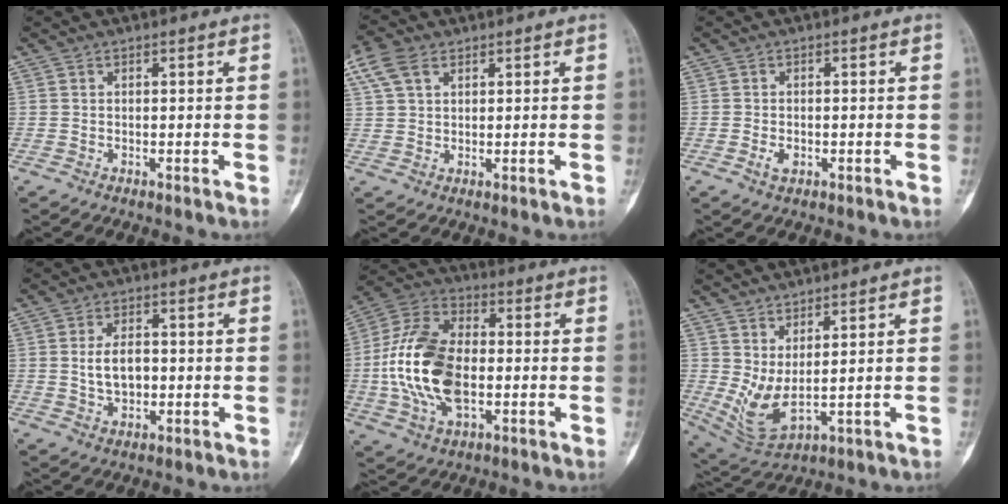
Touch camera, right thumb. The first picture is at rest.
{"total": 6.4, "force": [3.2, 3.8, 4.0], "torque": [-0.088, 0.013, 0.067]}
{"total": 1.9, "force": [-0.6, 1.2, 1.3], "torque": [-0.023, 0.001, -0.011]}
{"total": 5.8, "force": [0.0, 3.7, 4.5], "torque": [-0.068, 0.004, 0.002]}
{"total": 18.4, "force": [-1.6, 10.8, 14.8], "torque": [-0.290, 0.021, -0.031]}
{"total": 7.9, "force": [1.6, 2.3, 7.4], "torque": [-0.154, -0.026, 0.046]}